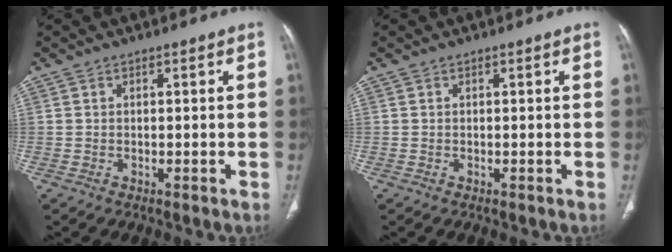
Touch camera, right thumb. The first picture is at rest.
{"total": 0.0}